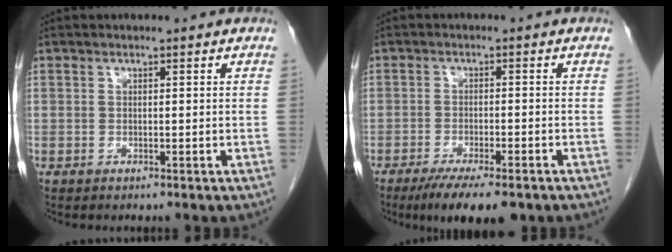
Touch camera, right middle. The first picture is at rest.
{"total": 9.1, "force": [-6.6, 1.9, 5.9], "torque": [-0.083, -0.015, -0.100]}